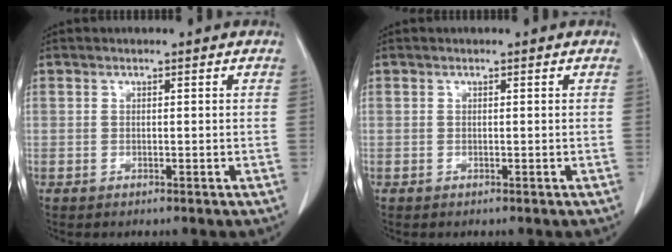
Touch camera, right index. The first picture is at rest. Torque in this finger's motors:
{"motor_torque": [0.00, 0.00, 0.00, 0.00]}